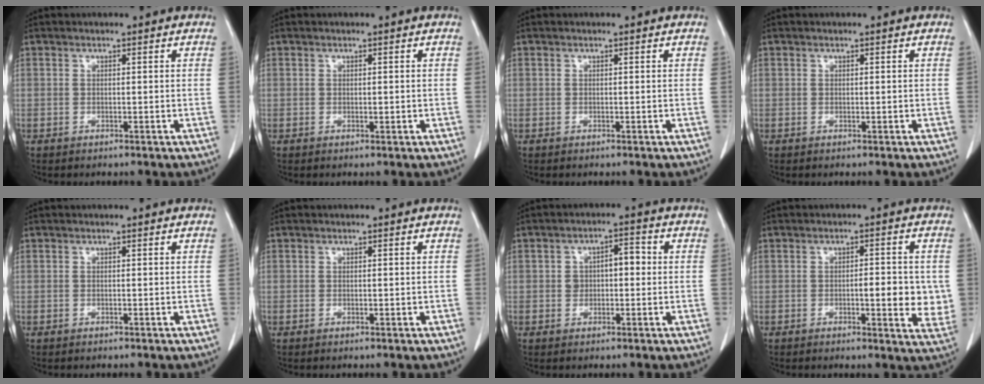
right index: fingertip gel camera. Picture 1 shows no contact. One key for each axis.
{"total": 0.6, "fx": 0.0, "fy": 0.0, "fz": 0.6, "tx": -0.010, "ty": -0.002, "tz": 0.003}
{"total": 0.0}
{"total": 0.0}
{"total": 0.0}
{"total": 0.0}
{"total": 4.4, "fx": 0.4, "fy": 2.5, "fz": 3.6, "tx": -0.061, "ty": 0.025, "tz": 0.010}
{"total": 6.7, "fx": -0.4, "fy": 2.0, "fz": 6.4, "tx": -0.076, "ty": -0.004, "tz": -0.006}